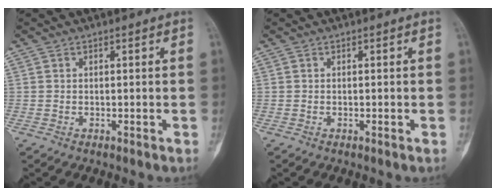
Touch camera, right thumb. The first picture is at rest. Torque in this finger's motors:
{"motor_torque": [-0.04, 0.11, -0.07, 0.03, -0.03]}